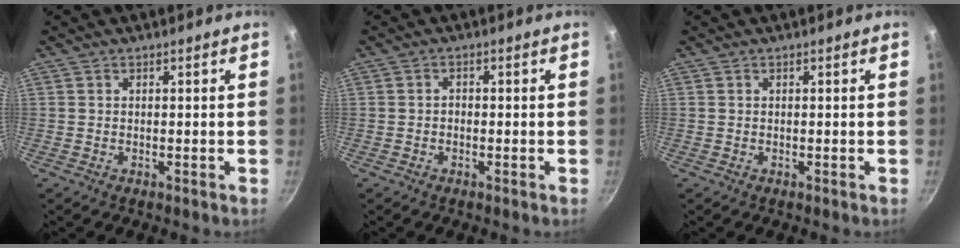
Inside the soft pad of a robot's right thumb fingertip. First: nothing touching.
{"total": 1.1, "force": [-0.4, 0.8, 0.6], "torque": [-0.009, 0.007, -0.007]}
{"total": 0.0}